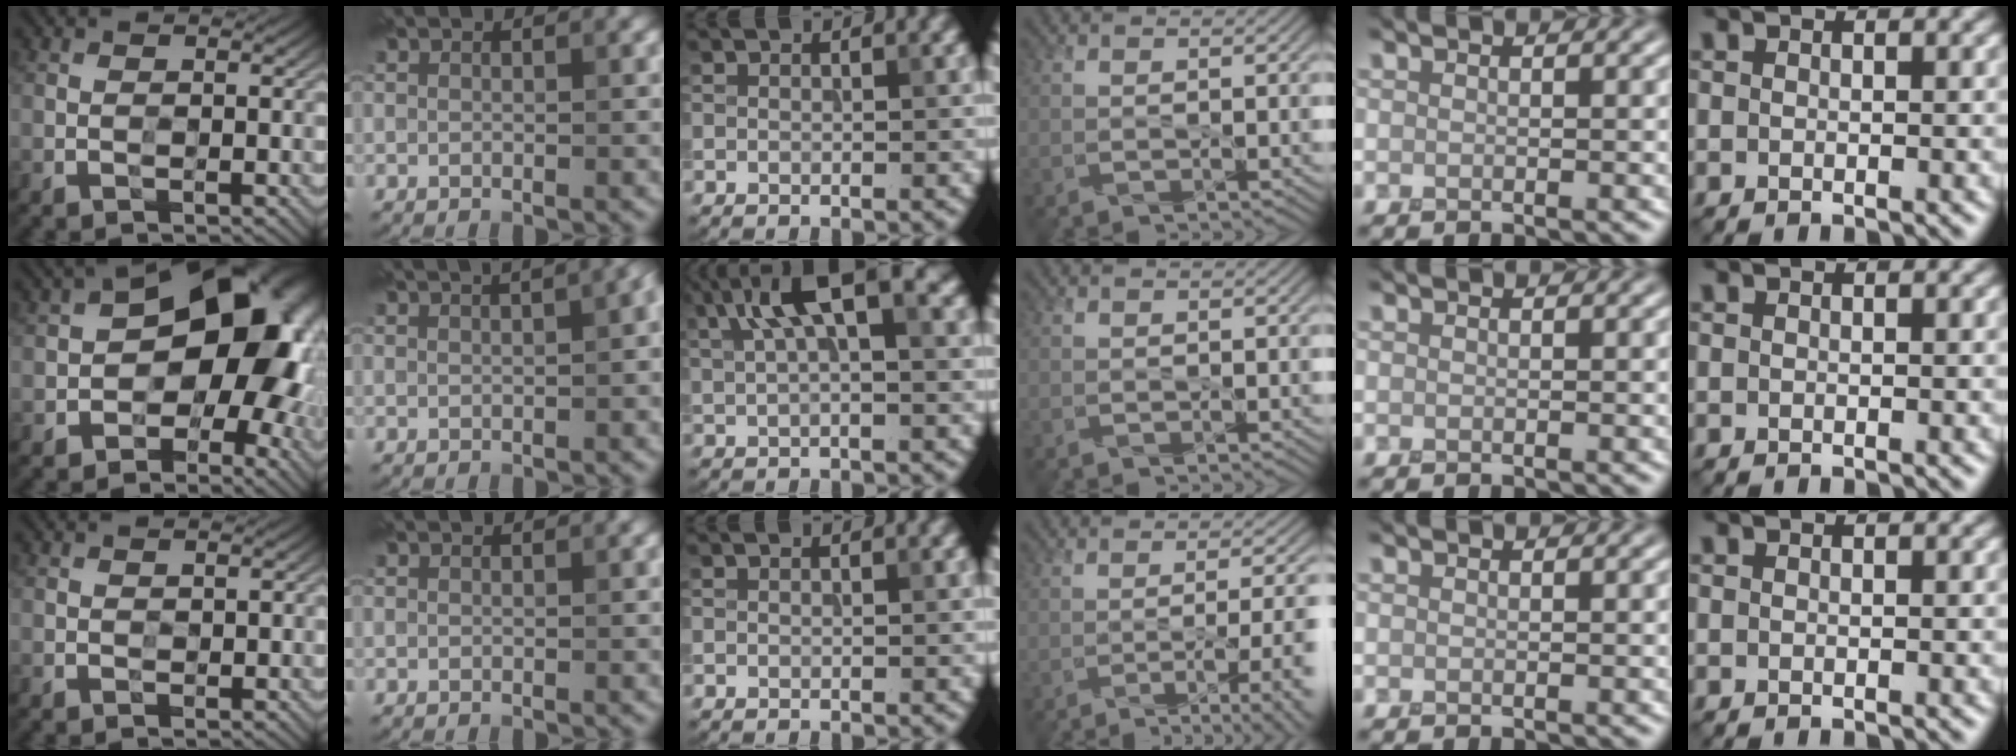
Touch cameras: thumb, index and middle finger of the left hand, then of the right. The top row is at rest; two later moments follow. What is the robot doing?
{"motion": "peel", "object": "velcro strap"}